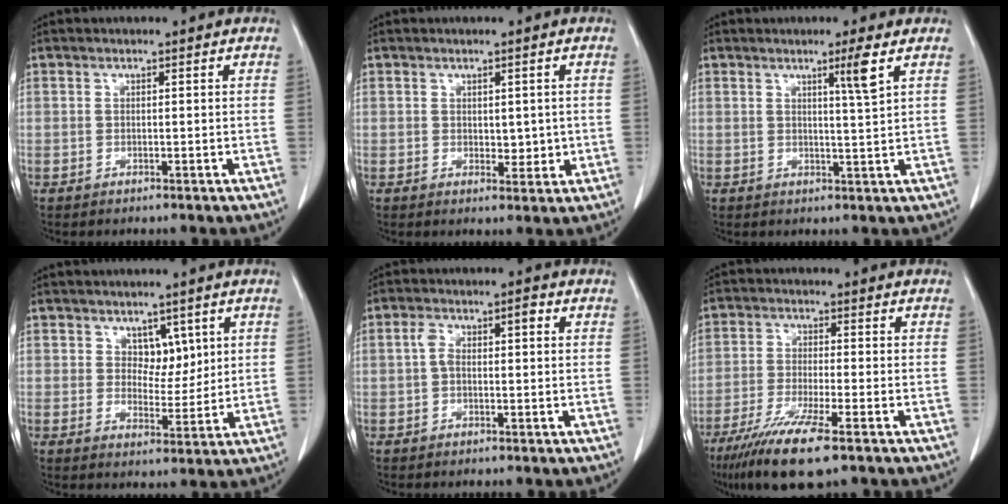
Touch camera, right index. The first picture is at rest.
{"total": 2.9, "force": [0.3, 1.7, 2.4], "torque": [-0.028, -0.006, 0.010]}
{"total": 3.7, "force": [1.9, -1.0, 3.0], "torque": [-0.052, -0.011, 0.036]}
{"total": 4.3, "force": [1.9, 2.6, 2.8], "torque": [-0.034, -0.003, 0.034]}
{"total": 3.9, "force": [0.5, 1.8, 3.4], "torque": [-0.072, 0.031, 0.007]}
{"total": 10.4, "force": [-6.7, 0.8, 7.9], "torque": [-0.146, -0.028, -0.112]}